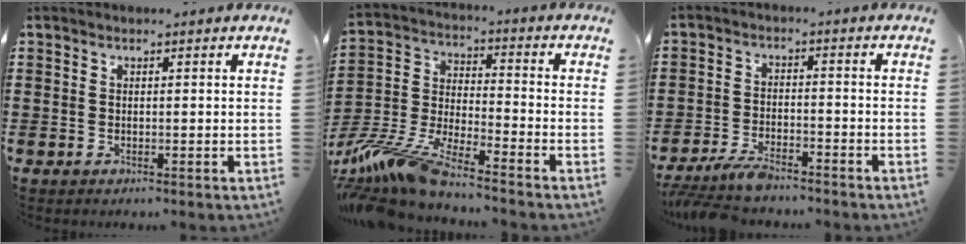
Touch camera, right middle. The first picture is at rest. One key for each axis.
{"total": 10.8, "fx": -9.8, "fy": 0.8, "fz": 4.5, "tx": -0.109, "ty": 0.001, "tz": -0.202}
{"total": 4.8, "fx": -4.4, "fy": 1.0, "fz": 1.8, "tx": -0.051, "ty": -0.004, "tz": -0.091}